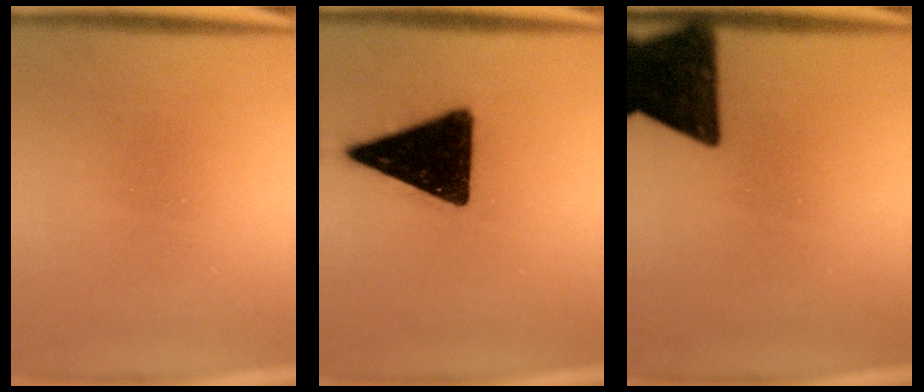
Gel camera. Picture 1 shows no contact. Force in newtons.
{"total": 17.4}
{"total": 12.5}